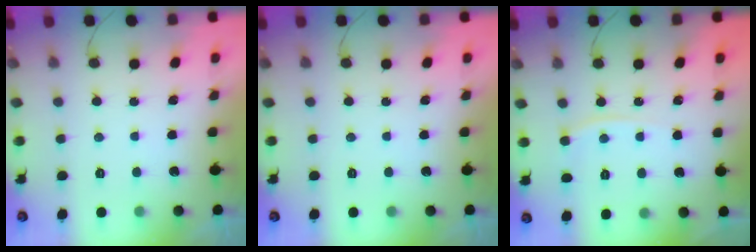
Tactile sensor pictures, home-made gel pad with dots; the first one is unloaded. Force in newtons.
{"total": 0.0}
{"total": 3.8, "press": 3.8, "slide": 0.1}